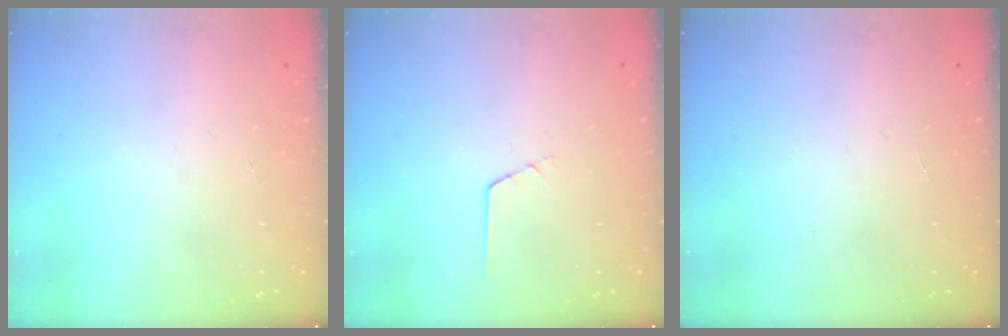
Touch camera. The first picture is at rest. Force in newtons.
{"total": 0.6, "press": 0.5, "slide": 0.2}
{"total": 0.0}